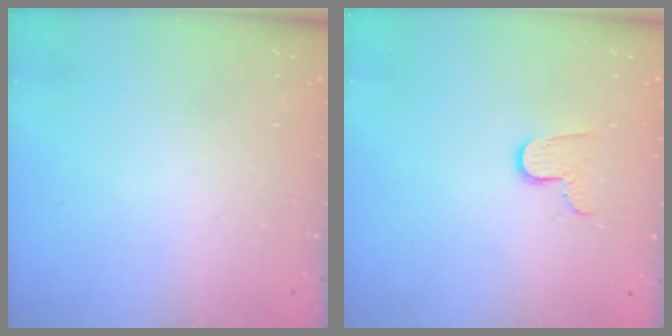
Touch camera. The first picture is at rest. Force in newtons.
{"total": 6.4, "press": 6.4, "slide": 0.5}